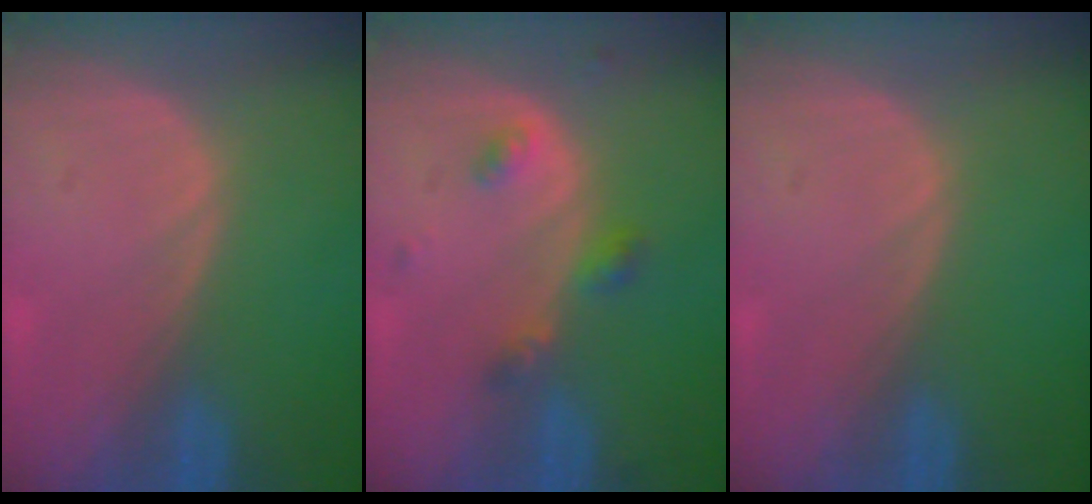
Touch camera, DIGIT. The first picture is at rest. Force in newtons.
{"total": 3.6, "press": 3.6, "slide": 0.5}
{"total": 0.0}